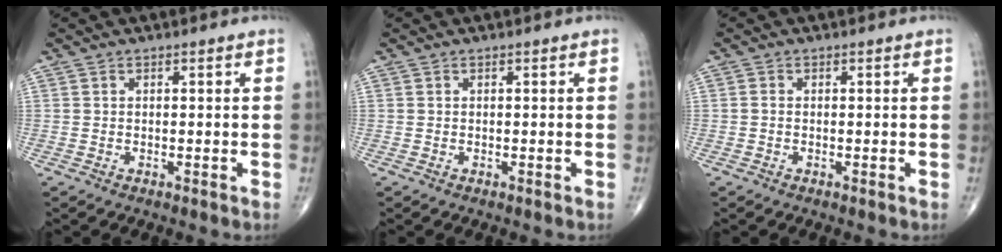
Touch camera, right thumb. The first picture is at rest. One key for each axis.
{"total": 0.0}
{"total": 0.6, "fx": -0.2, "fy": 0.4, "fz": 0.4, "tx": -0.006, "ty": 0.000, "tz": -0.007}